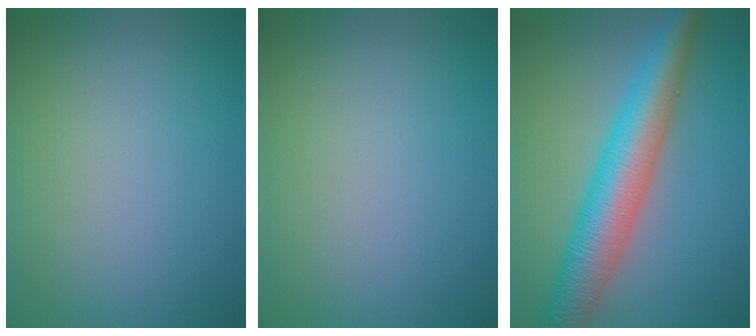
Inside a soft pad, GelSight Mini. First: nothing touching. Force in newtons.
{"total": 0.0}
{"total": 7.9, "press": 7.9, "slide": 0.2}